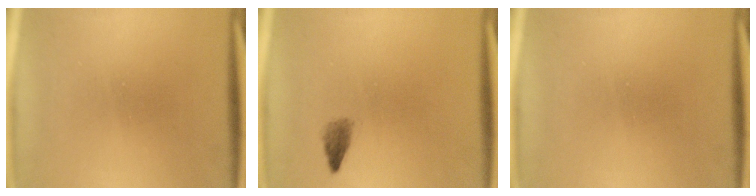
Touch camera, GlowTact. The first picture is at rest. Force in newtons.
{"total": 1.5}
{"total": 0.0}